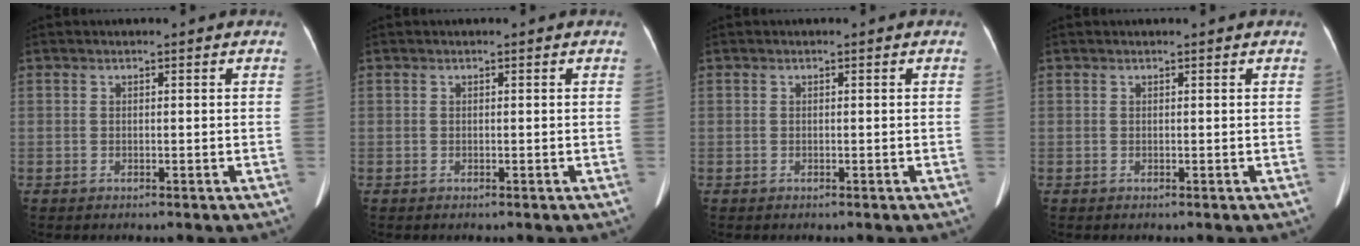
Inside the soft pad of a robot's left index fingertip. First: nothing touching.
{"total": 0.0}
{"total": 0.0}
{"total": 0.7, "force": [0.6, 0.0, 0.2], "torque": [-0.005, 0.005, 0.007]}